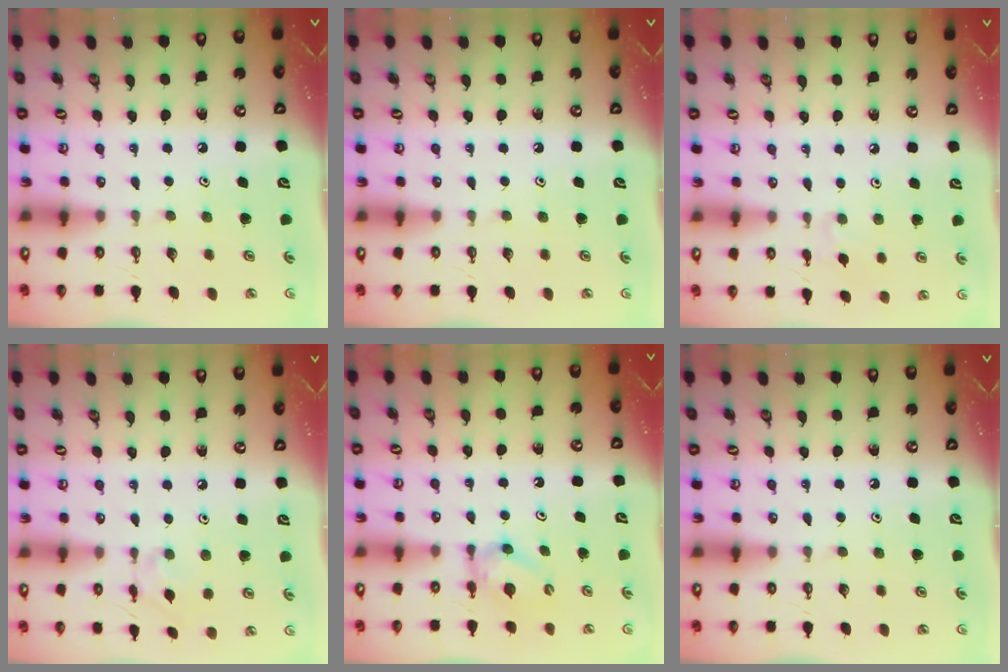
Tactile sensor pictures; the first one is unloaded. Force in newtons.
{"total": 0.0}
{"total": 4.3, "press": 4.3, "slide": 0.7}
{"total": 2.1, "press": 2.1, "slide": 0.3}
{"total": 4.7, "press": 4.7, "slide": 0.6}
{"total": 0.0}